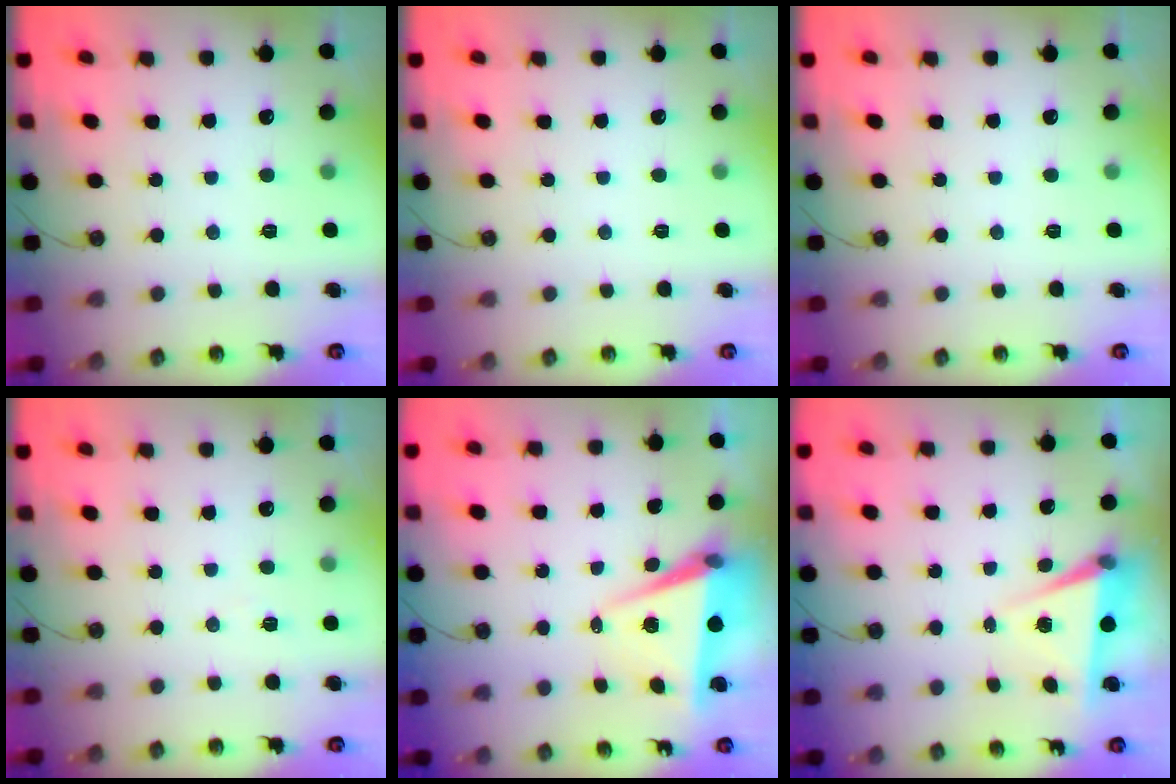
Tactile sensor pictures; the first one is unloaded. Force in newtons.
{"total": 0.0}
{"total": 0.0}
{"total": 4.5, "press": 2.9, "slide": 3.4}
{"total": 6.1, "press": 4.4, "slide": 4.2}
{"total": 6.0, "press": 4.3, "slide": 4.2}